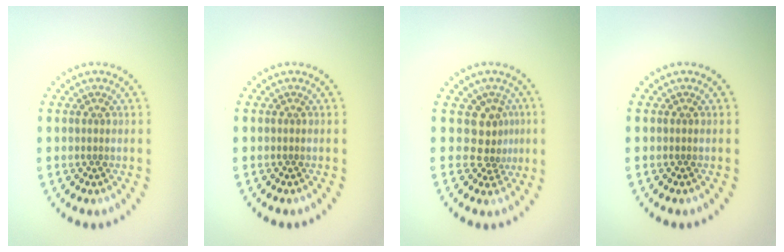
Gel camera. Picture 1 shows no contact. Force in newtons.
{"total": 0.0}
{"total": 2.7, "press": 1.9, "slide": 2.0}
{"total": 0.0}